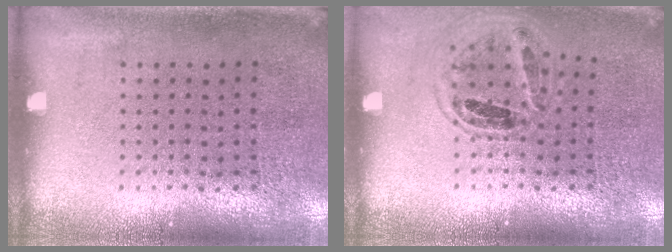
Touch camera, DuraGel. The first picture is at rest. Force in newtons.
{"total": 1.0, "press": 1.0, "slide": 0.1}